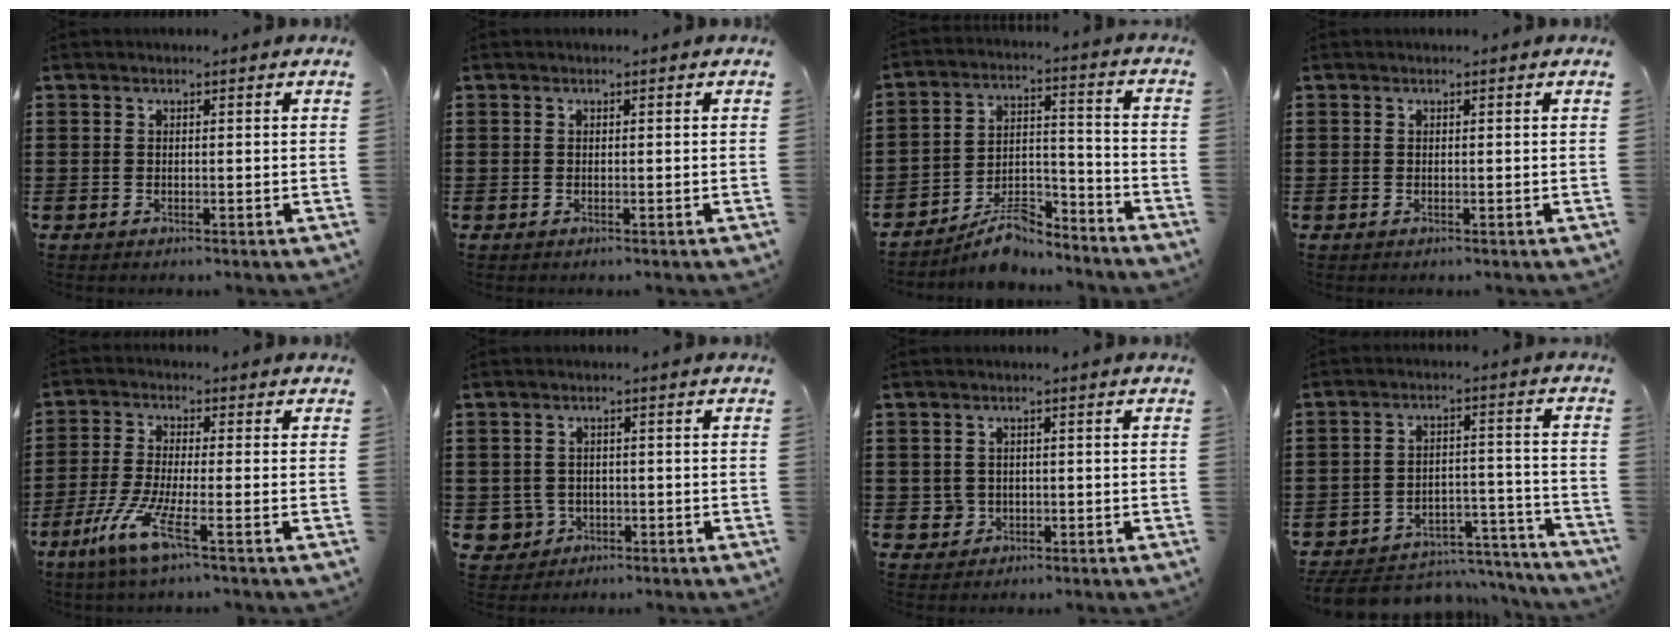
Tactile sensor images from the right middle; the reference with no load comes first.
{"total": 0.0}
{"total": 8.8, "force": [-8.1, 2.4, 2.2], "torque": [-0.029, 0.030, -0.156]}
{"total": 0.0}
{"total": 7.4, "force": [-3.7, 0.7, 6.3], "torque": [-0.151, -0.017, -0.075]}
{"total": 2.9, "force": [-0.8, 2.7, 0.6], "torque": [-0.029, 0.001, -0.021]}
{"total": 2.0, "force": [-0.3, 1.9, 0.2], "torque": [-0.013, 0.007, -0.009]}
{"total": 6.6, "force": [-6.1, 1.8, 1.6], "torque": [-0.032, 0.017, -0.122]}